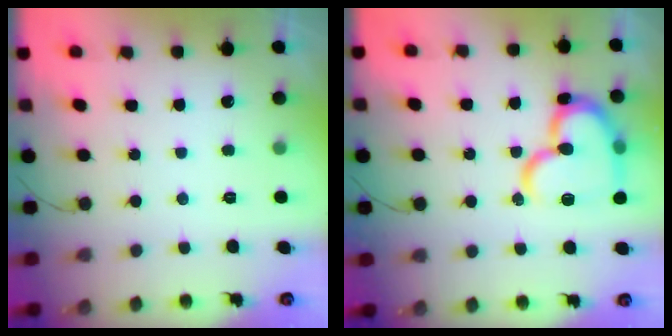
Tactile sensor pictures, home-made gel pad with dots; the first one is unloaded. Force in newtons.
{"total": 20.0, "press": 19.9, "slide": 2.1}